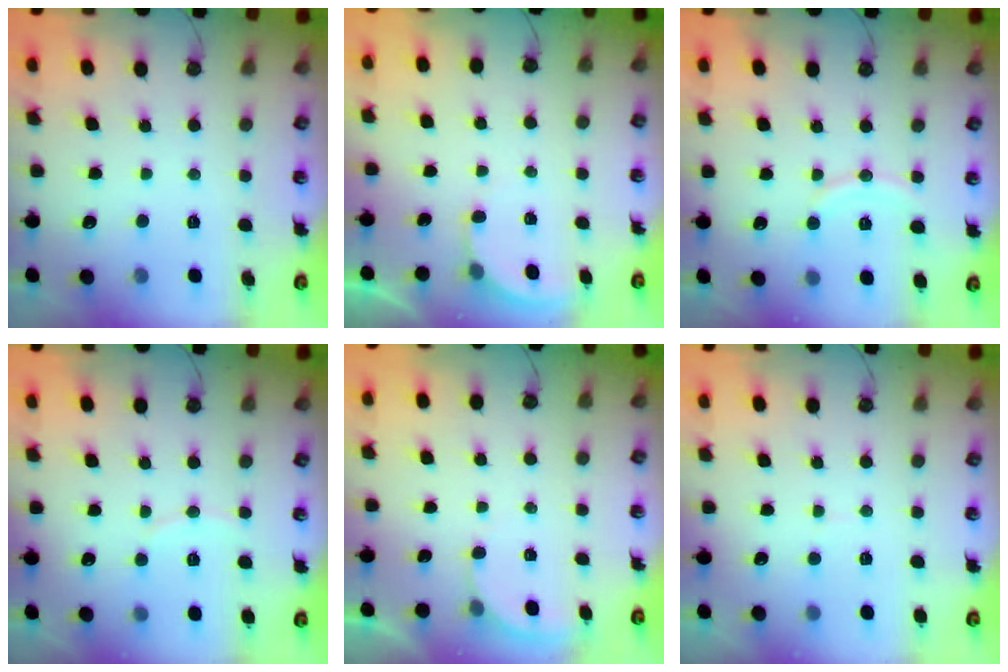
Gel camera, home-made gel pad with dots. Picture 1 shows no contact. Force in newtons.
{"total": 2.7, "press": 2.7, "slide": 0.2}
{"total": 7.0, "press": 7.0, "slide": 0.8}
{"total": 4.7, "press": 4.7, "slide": 0.5}
{"total": 2.5, "press": 2.5, "slide": 0.3}
{"total": 3.1, "press": 2.3, "slide": 2.0}